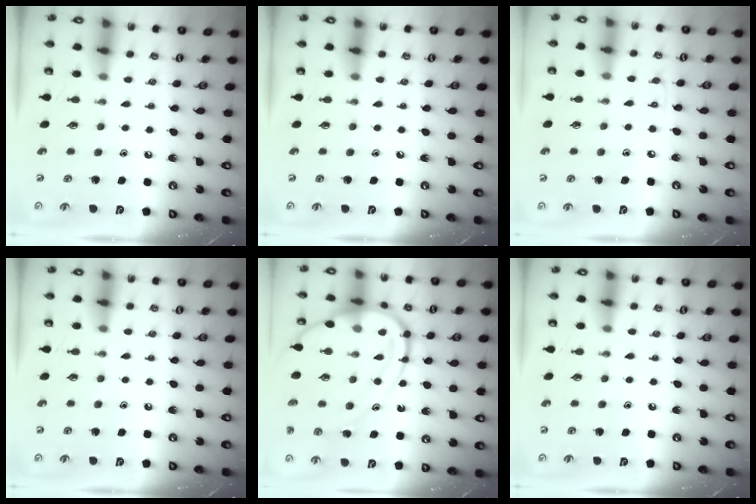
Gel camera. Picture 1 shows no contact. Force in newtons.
{"total": 0.0}
{"total": 4.0, "press": 4.0, "slide": 0.5}
{"total": 0.0}
{"total": 13.9, "press": 13.8, "slide": 0.8}
{"total": 0.0}